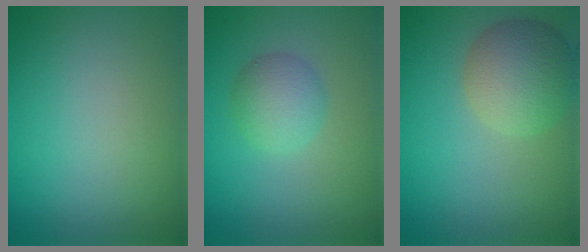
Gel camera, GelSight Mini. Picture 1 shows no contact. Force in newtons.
{"total": 2.9, "press": 2.9, "slide": 0.1}
{"total": 5.4, "press": 5.4, "slide": 0.3}